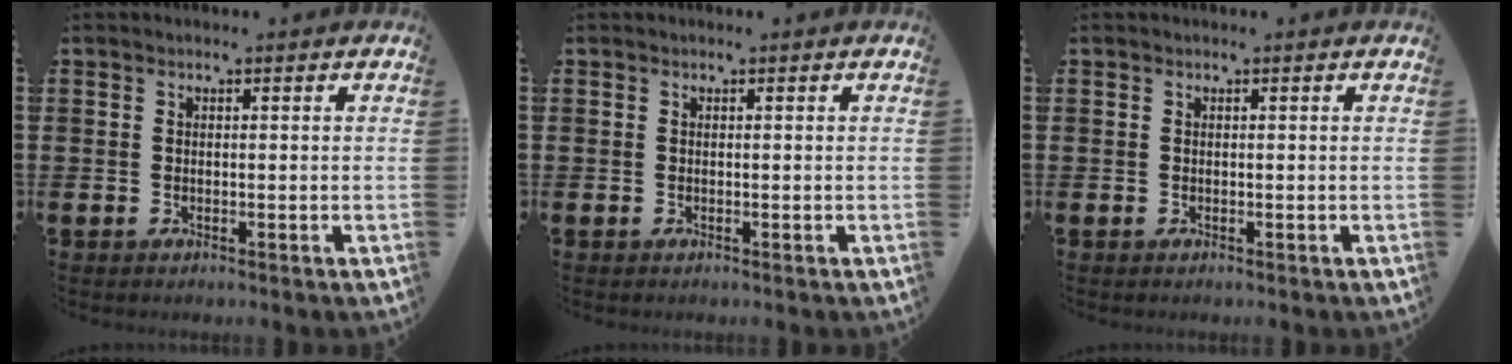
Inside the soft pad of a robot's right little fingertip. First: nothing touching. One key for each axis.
{"total": 0.0}
{"total": 0.0}